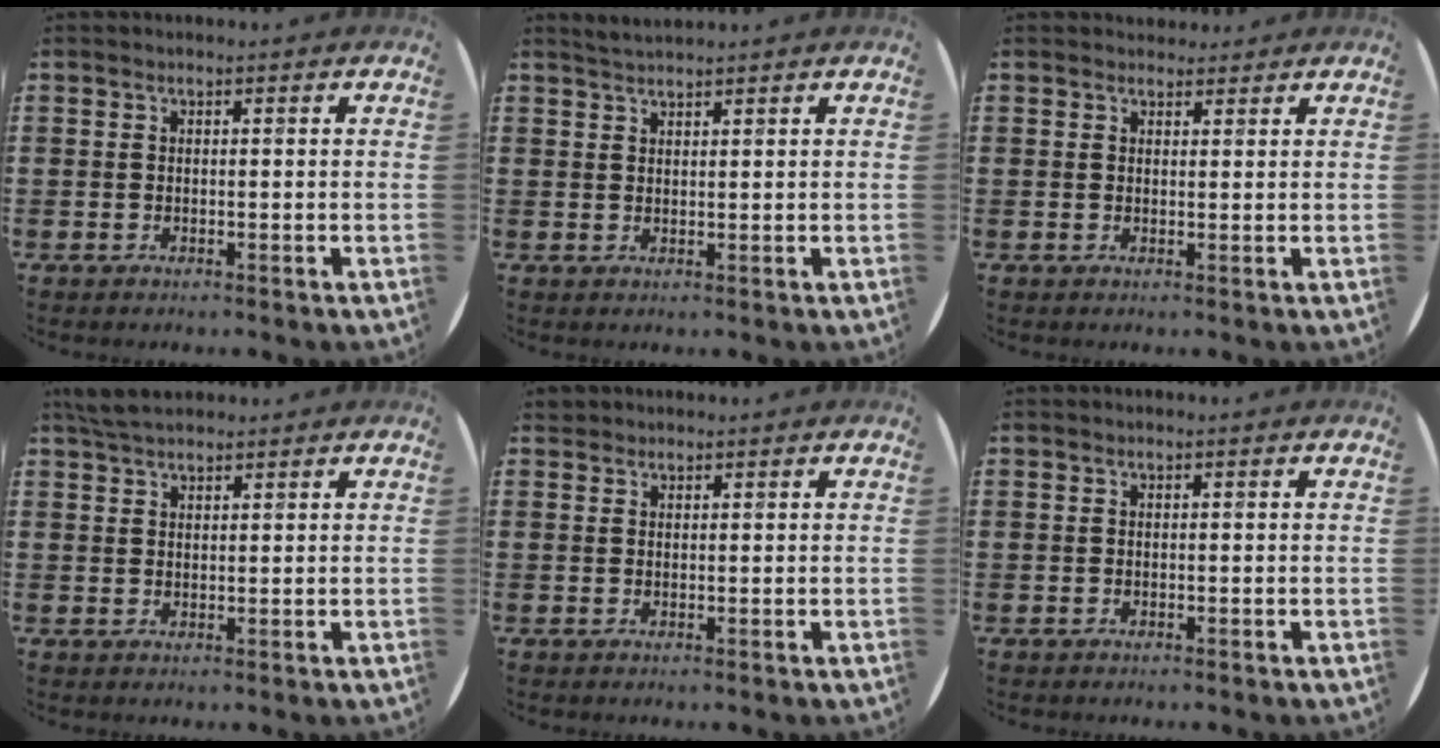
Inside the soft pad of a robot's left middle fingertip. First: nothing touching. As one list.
[{"total": 1.5, "force": [1.4, -0.1, 0.3], "torque": [-0.006, 0.001, 0.027]}, {"total": 1.4, "force": [1.3, 0.5, 0.0], "torque": [0.006, 0.000, 0.025]}, {"total": 3.9, "force": [3.4, 1.2, 1.5], "torque": [-0.036, 0.001, 0.065]}, {"total": 0.9, "force": [0.8, 0.3, 0.0], "torque": [-0.001, 0.002, 0.017]}, {"total": 0.0}]